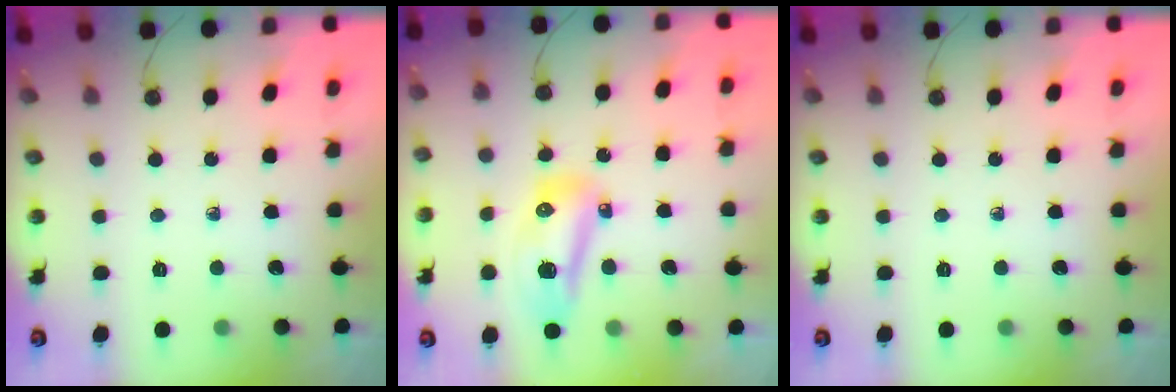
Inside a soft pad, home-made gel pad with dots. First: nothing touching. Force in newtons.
{"total": 10.9, "press": 10.8, "slide": 1.7}
{"total": 0.0}